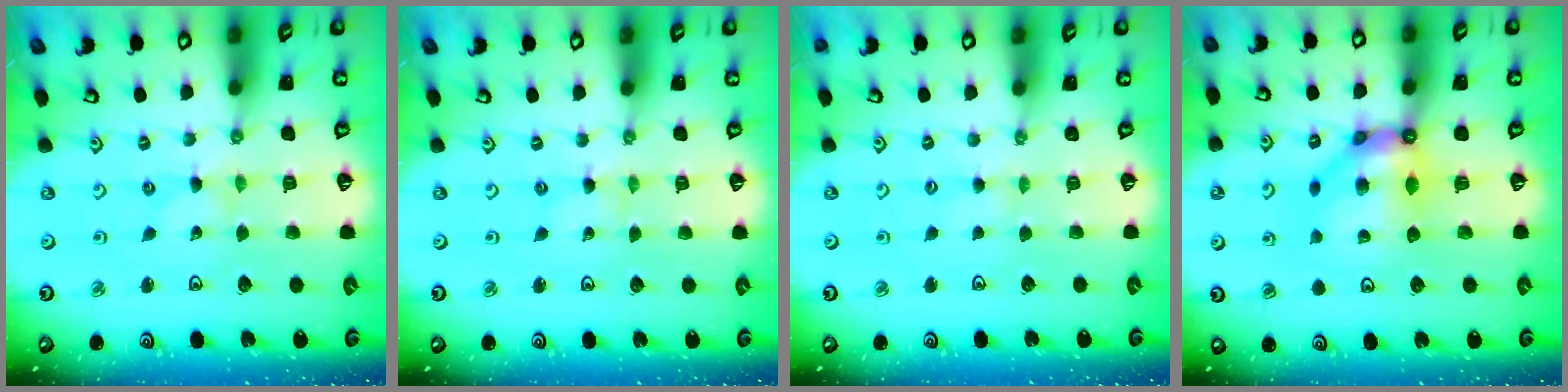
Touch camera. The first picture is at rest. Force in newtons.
{"total": 0.6, "press": 0.6, "slide": 0.1}
{"total": 2.1, "press": 2.0, "slide": 0.3}
{"total": 10.3, "press": 10.3, "slide": 0.7}